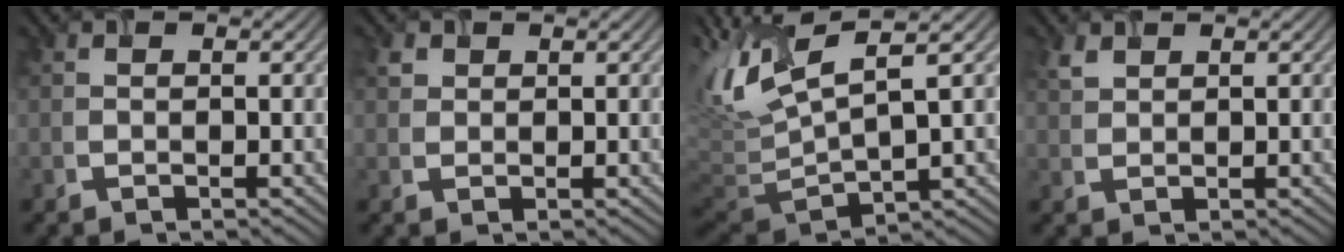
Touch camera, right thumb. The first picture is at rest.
{"total": 0.7, "force": [0.5, 0.5, 0.0], "torque": [-0.001, 0.006, 0.014]}
{"total": 9.7, "force": [3.1, 2.7, 8.8], "torque": [-0.214, 0.014, 0.067]}
{"total": 1.3, "force": [1.1, 0.5, 0.5], "torque": [-0.020, 0.008, 0.031]}